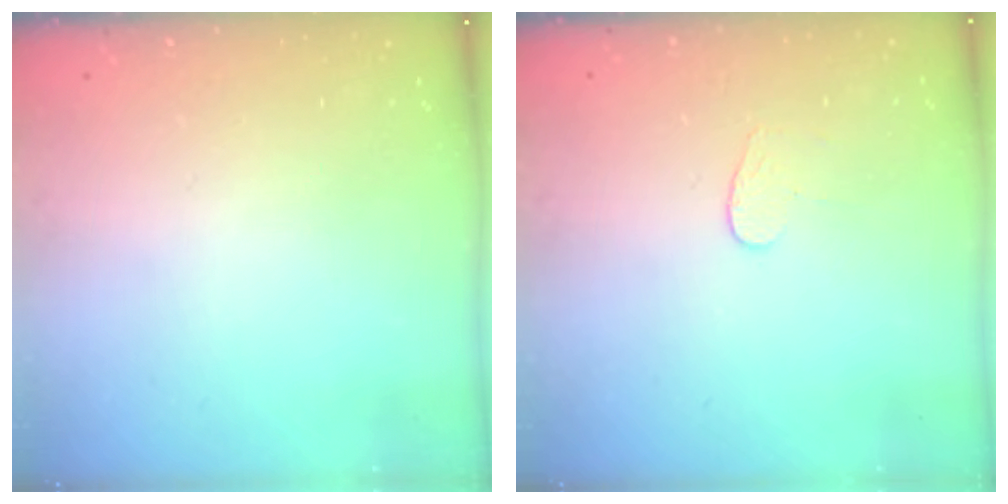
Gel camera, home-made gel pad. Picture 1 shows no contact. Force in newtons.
{"total": 3.8, "press": 3.8, "slide": 0.3}